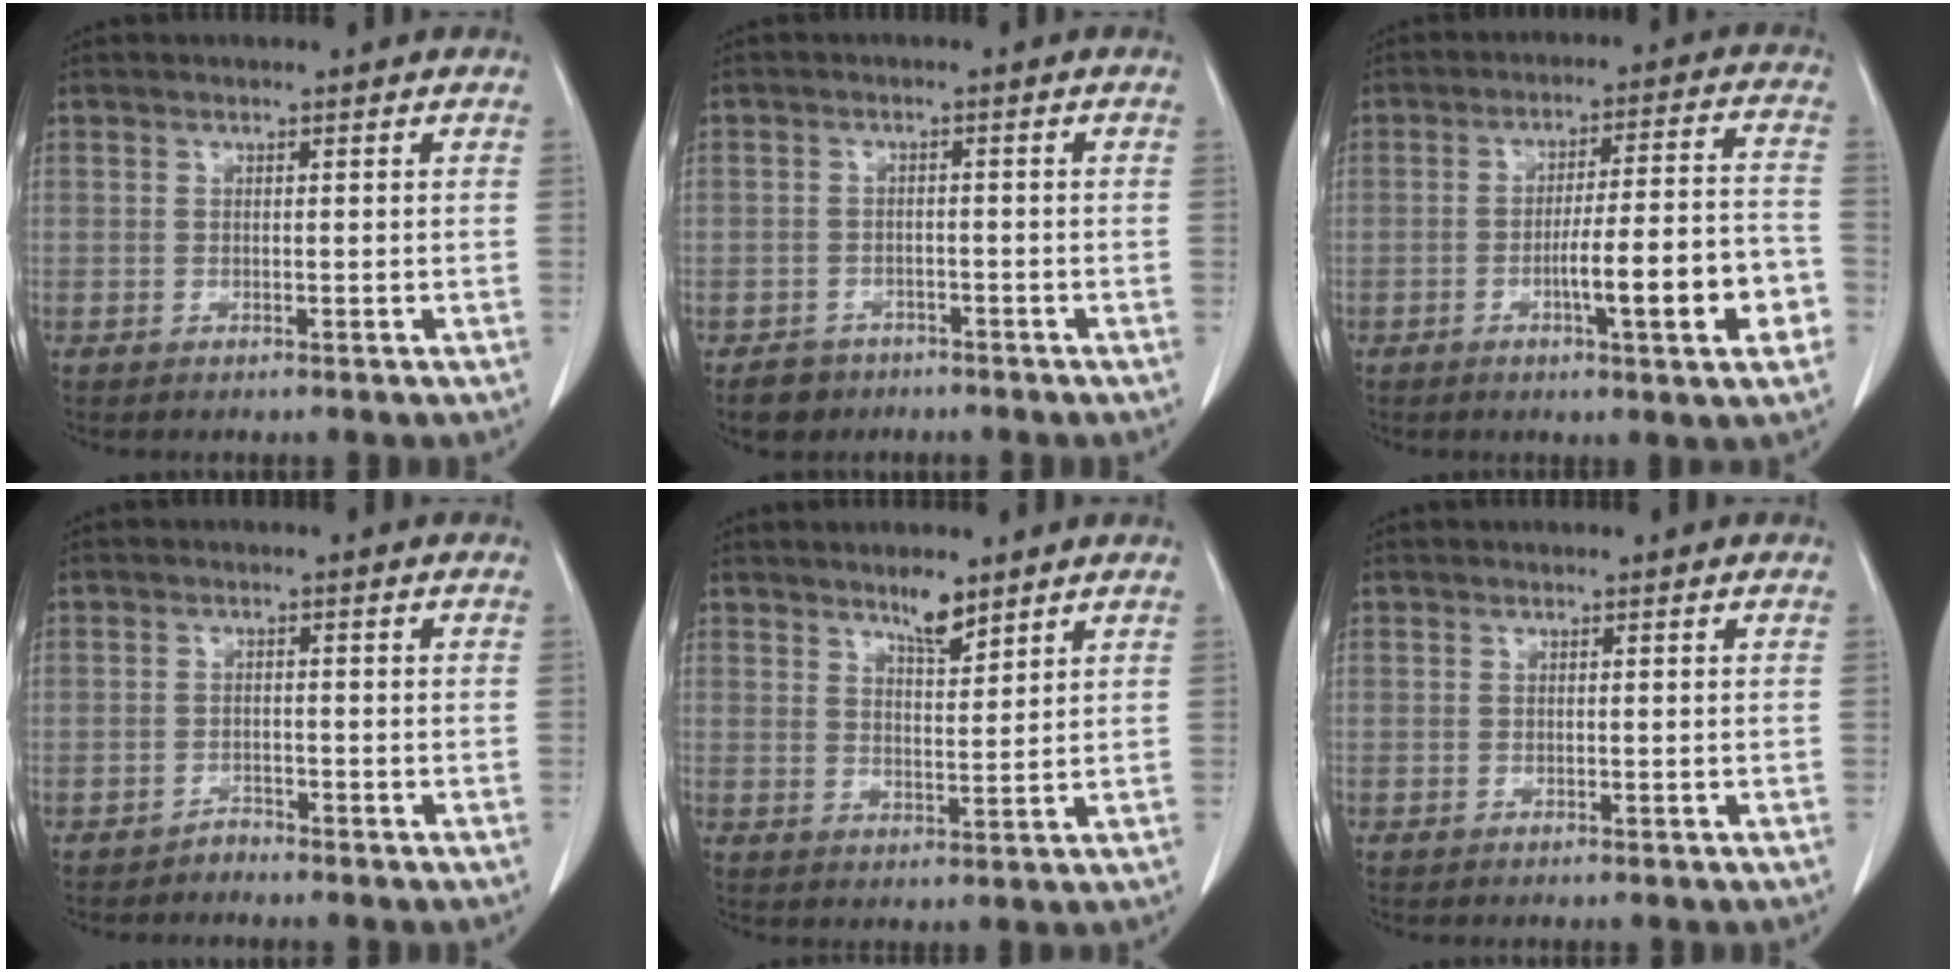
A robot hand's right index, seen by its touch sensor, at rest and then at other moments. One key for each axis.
{"total": 3.7, "fx": -2.5, "fy": 2.7, "fz": 0.2, "tx": -0.007, "ty": 0.009, "tz": -0.039}
{"total": 12.4, "fx": -4.2, "fy": 1.1, "fz": 11.6, "tx": -0.169, "ty": 0.009, "tz": -0.060}
{"total": 1.3, "fx": -1.2, "fy": 0.4, "fz": -0.4, "tx": 0.011, "ty": 0.000, "tz": -0.025}
{"total": 4.1, "fx": 3.3, "fy": 0.9, "fz": 2.3, "tx": -0.042, "ty": -0.004, "tz": 0.058}
{"total": 0.0}